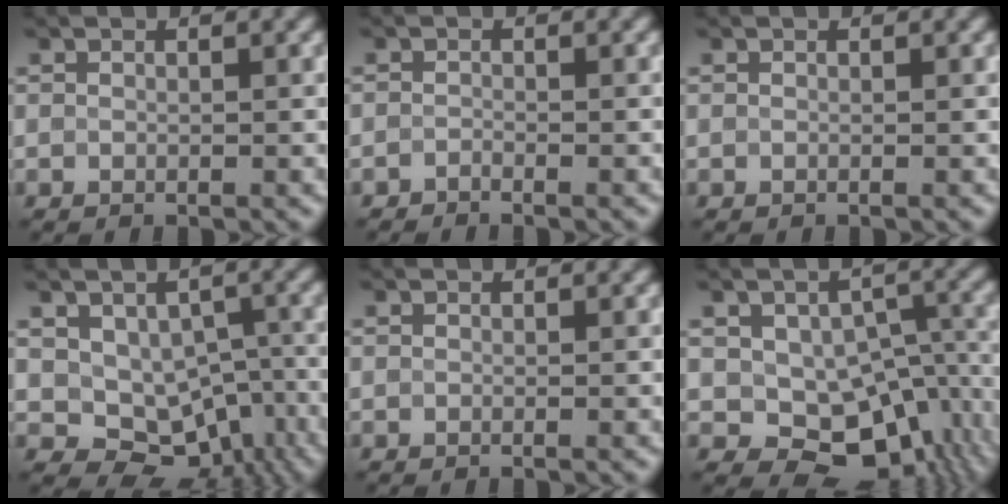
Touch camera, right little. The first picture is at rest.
{"total": 0.8, "force": [-0.8, 0.0, -0.2], "torque": [0.005, -0.003, -0.014]}
{"total": 0.0}
{"total": 7.0, "force": [-1.5, 5.1, 4.6], "torque": [-0.061, -0.010, -0.008]}
{"total": 0.0}
{"total": 10.6, "force": [-3.0, 7.5, 6.9], "torque": [-0.078, -0.022, -0.031]}